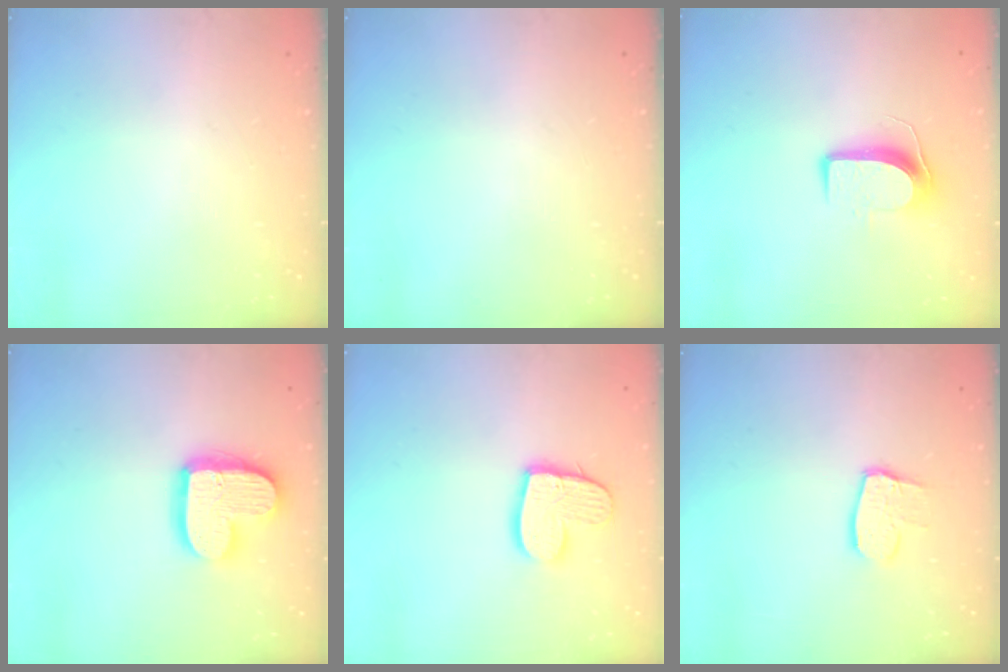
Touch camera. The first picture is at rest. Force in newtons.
{"total": 0.0}
{"total": 8.9, "press": 8.9, "slide": 0.7}
{"total": 15.6, "press": 15.5, "slide": 1.3}
{"total": 12.6, "press": 12.5, "slide": 1.0}
{"total": 8.3, "press": 8.3, "slide": 0.7}